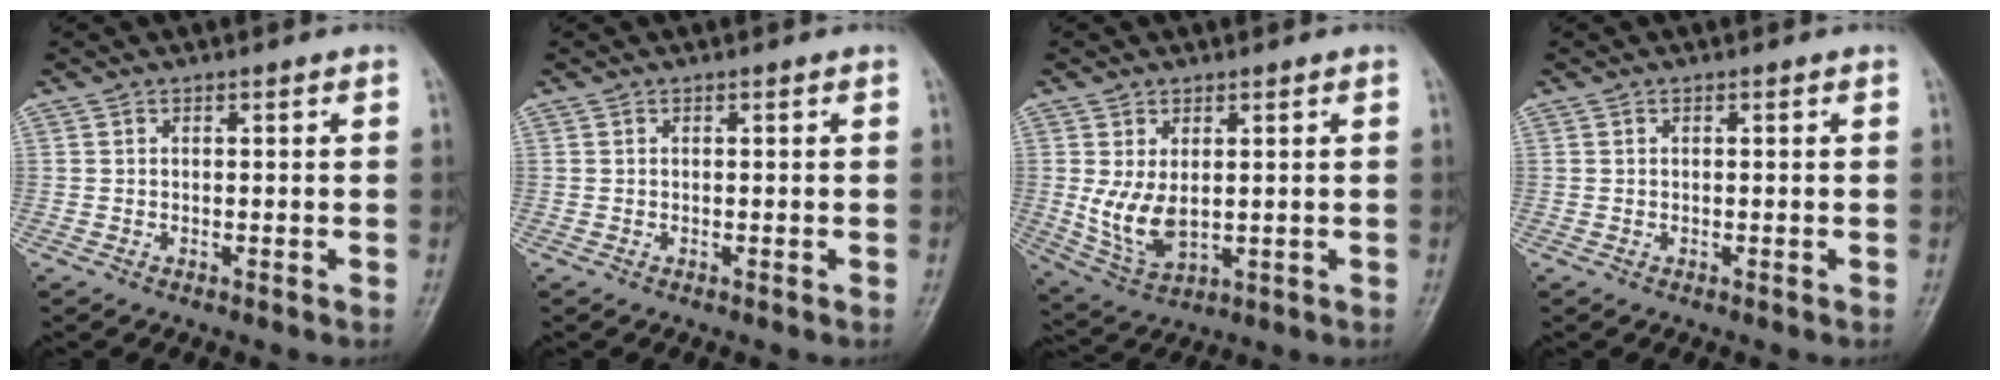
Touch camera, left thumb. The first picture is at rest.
{"total": 0.0}
{"total": 7.5, "force": [0.6, 4.4, 6.0], "torque": [-0.114, -0.011, 0.029]}
{"total": 0.0}